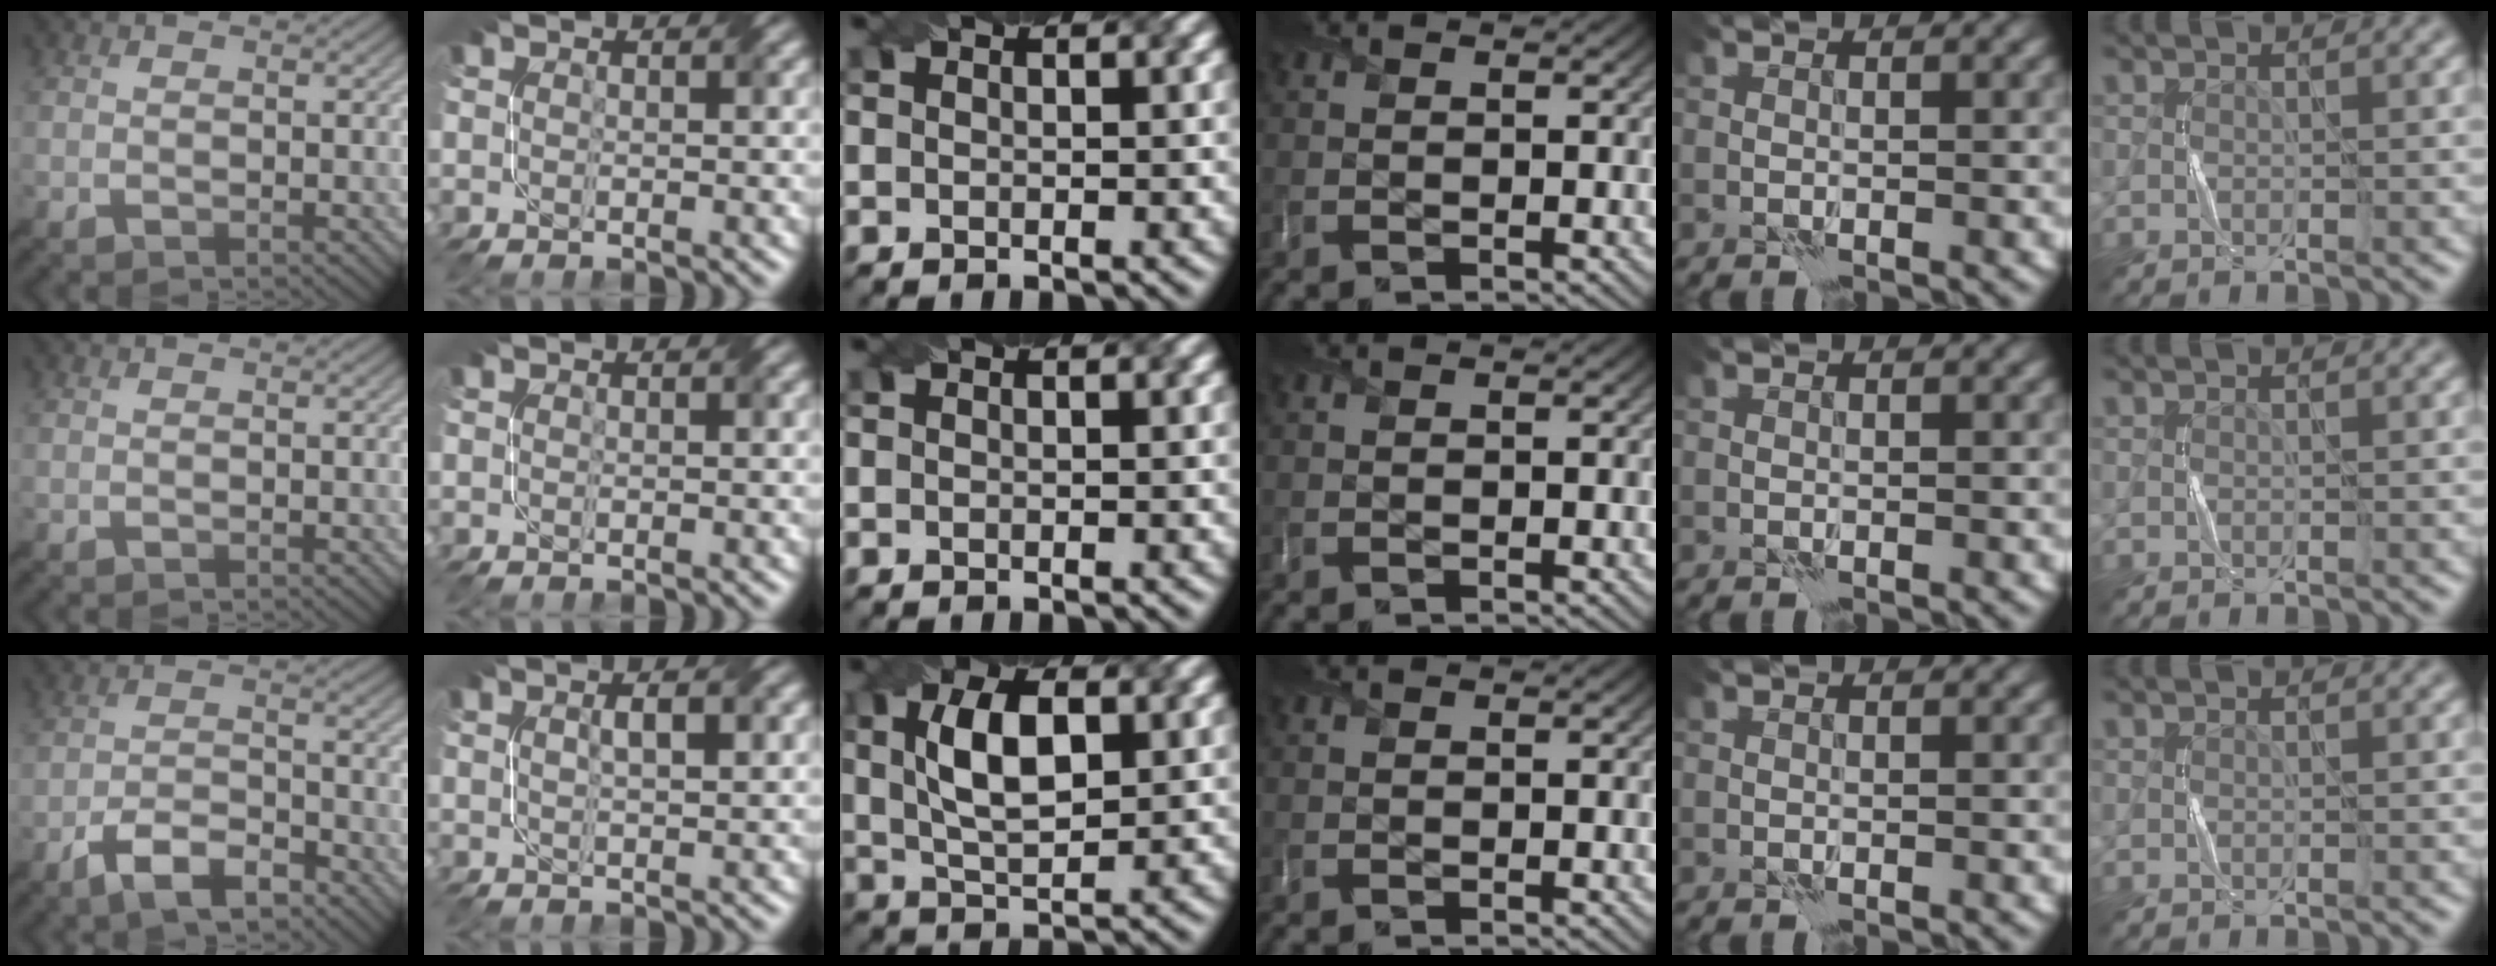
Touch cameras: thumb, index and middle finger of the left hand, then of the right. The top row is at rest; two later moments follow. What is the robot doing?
{"motion": "twist", "object": "screw"}